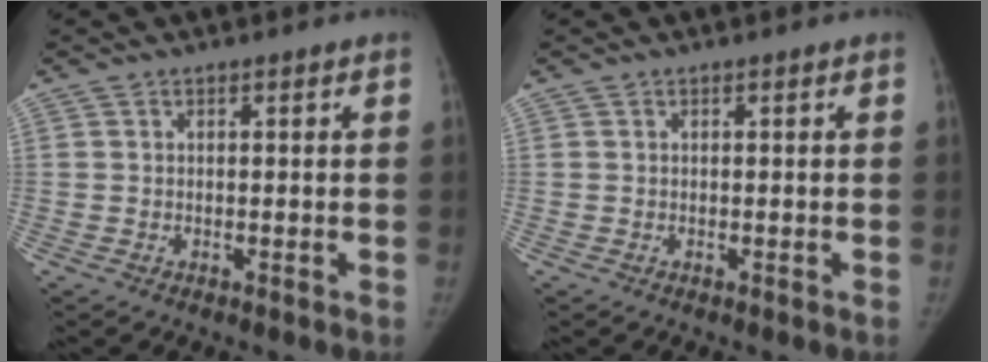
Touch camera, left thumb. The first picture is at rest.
{"total": 0.0}